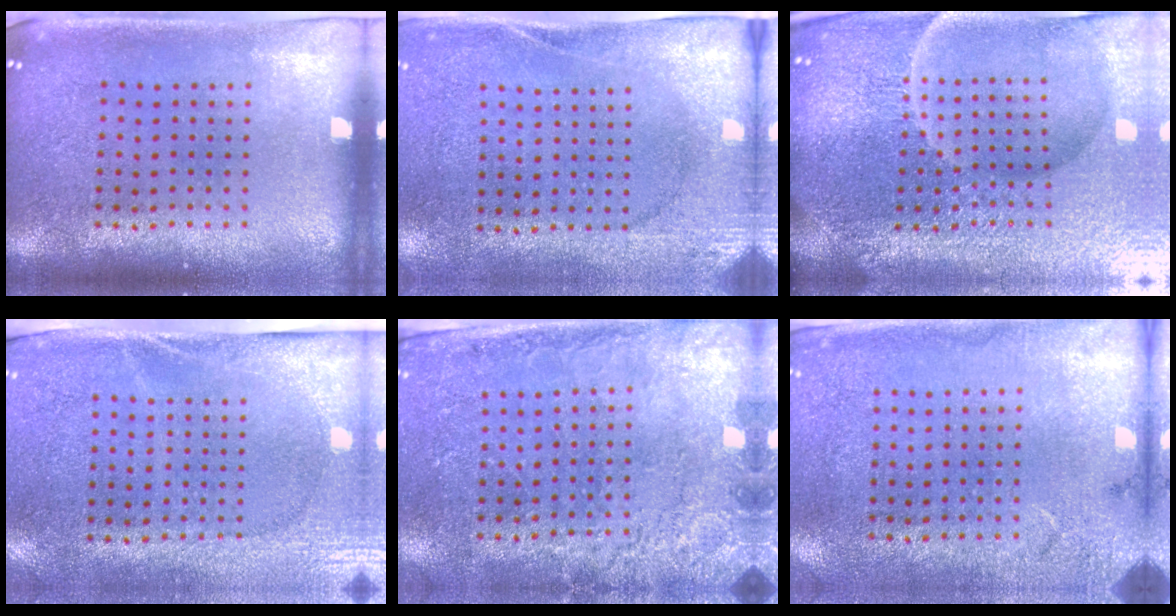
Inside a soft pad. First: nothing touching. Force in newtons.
{"total": 2.7, "press": 2.1, "slide": 1.7}
{"total": 6.4, "press": 5.7, "slide": 2.9}
{"total": 2.7, "press": 2.2, "slide": 1.5}
{"total": 2.6, "press": 2.3, "slide": 1.1}
{"total": 2.6, "press": 2.1, "slide": 1.6}